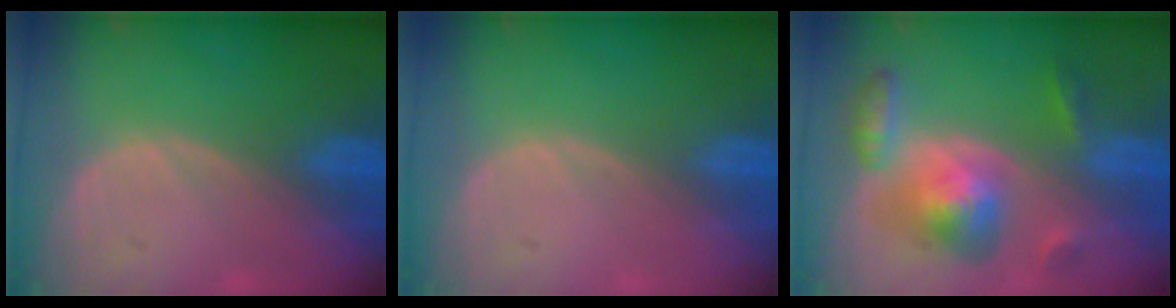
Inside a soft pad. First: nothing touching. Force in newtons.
{"total": 0.0}
{"total": 8.2, "press": 8.2, "slide": 0.5}